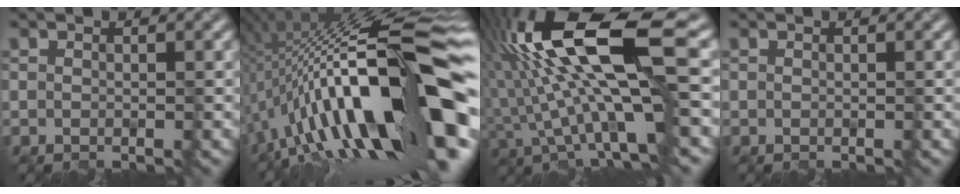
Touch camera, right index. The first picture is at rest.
{"total": 19.1, "force": [-2.6, 5.6, 18.1], "torque": [-0.274, 0.042, -0.066]}
{"total": 12.1, "force": [0.8, 2.9, 11.7], "torque": [-0.221, 0.025, 0.015]}
{"total": 0.0}